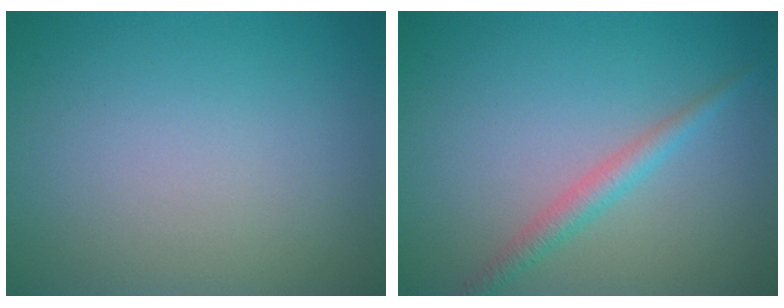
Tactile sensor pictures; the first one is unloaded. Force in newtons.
{"total": 2.0, "press": 2.0, "slide": 0.1}